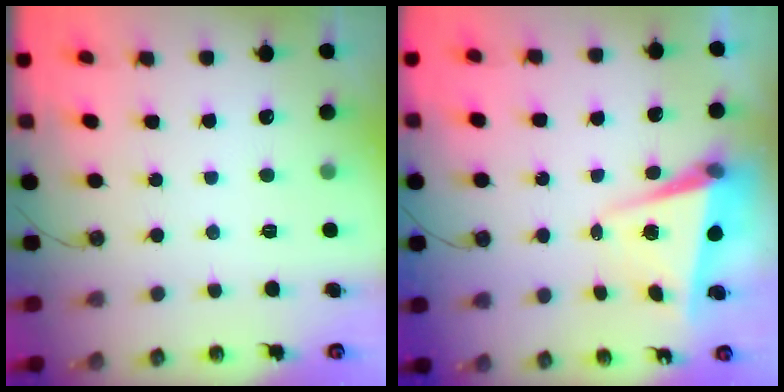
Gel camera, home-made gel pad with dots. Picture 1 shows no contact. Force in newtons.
{"total": 5.3, "press": 5.2, "slide": 1.1}